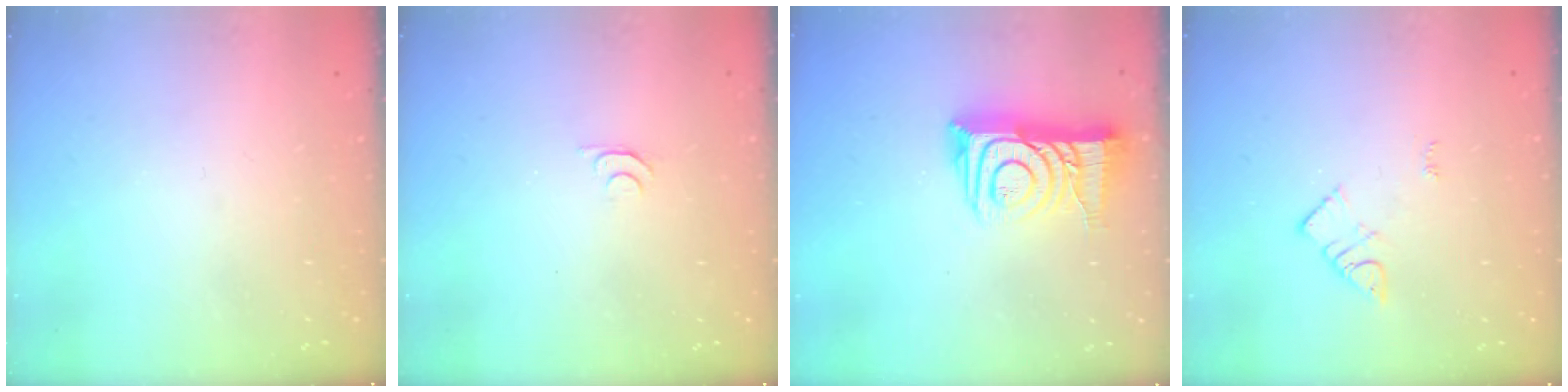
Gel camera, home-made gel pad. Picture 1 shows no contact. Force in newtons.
{"total": 4.6, "press": 4.5, "slide": 0.7}
{"total": 14.1, "press": 14.1, "slide": 1.1}
{"total": 4.3, "press": 4.2, "slide": 0.6}